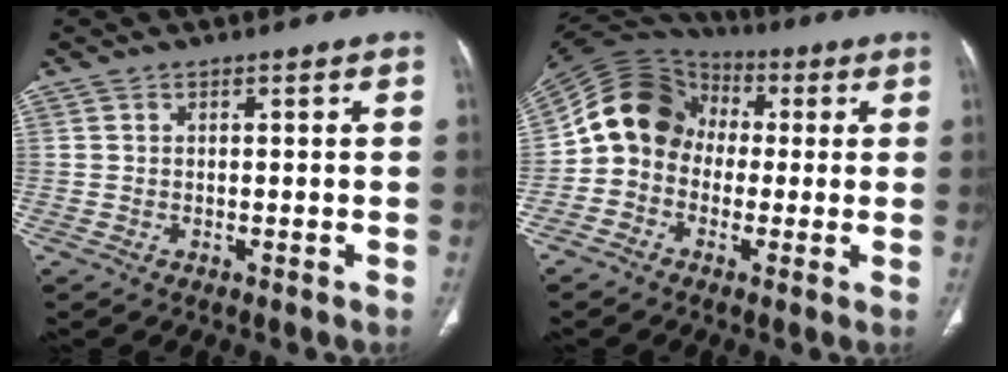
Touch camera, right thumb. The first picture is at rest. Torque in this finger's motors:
{"motor_torque": [1.64, 1.61, 0.87, -0.75, 0.11]}